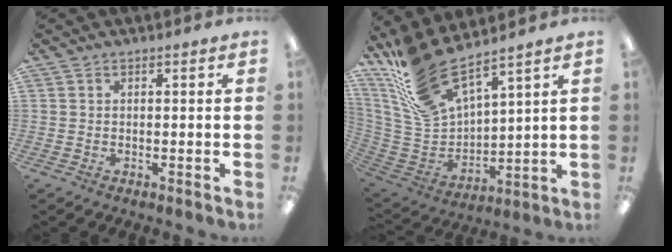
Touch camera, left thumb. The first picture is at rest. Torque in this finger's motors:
{"motor_torque": [0.47, 0.23, 1.04, -1.73, 0.14]}